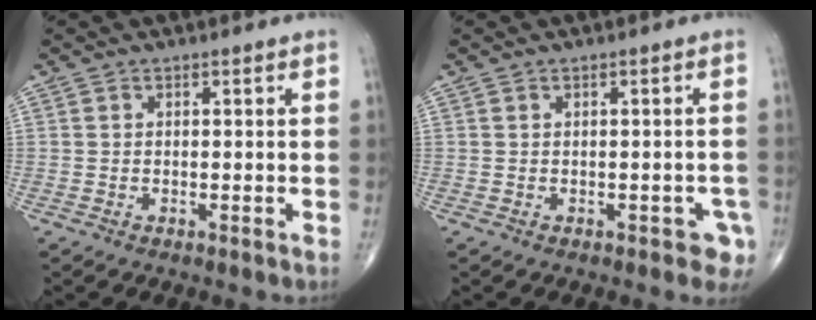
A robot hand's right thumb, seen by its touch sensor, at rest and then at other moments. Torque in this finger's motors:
{"motor_torque": [-0.13, -0.02, -0.05, -0.05, 0.06]}